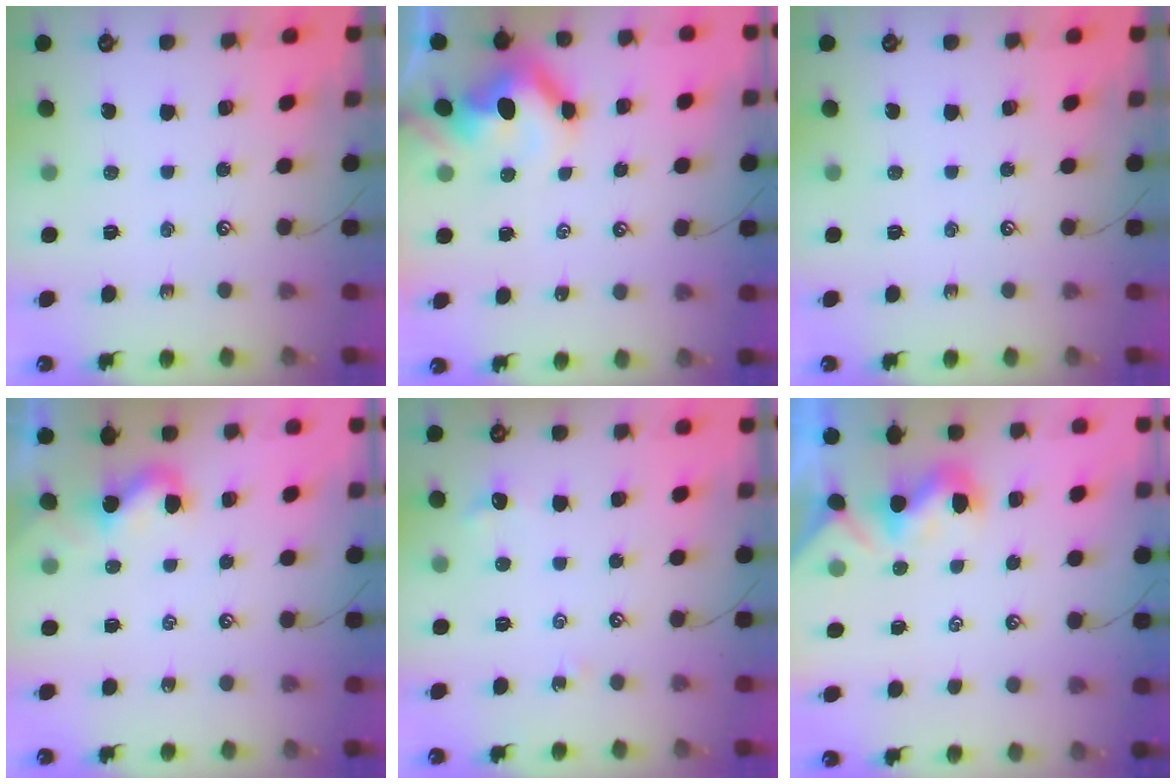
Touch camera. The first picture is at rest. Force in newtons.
{"total": 9.3, "press": 9.2, "slide": 1.3}
{"total": 0.0}
{"total": 2.8, "press": 2.8, "slide": 0.4}
{"total": 2.4, "press": 2.3, "slide": 0.6}
{"total": 1.4, "press": 1.2, "slide": 0.5}